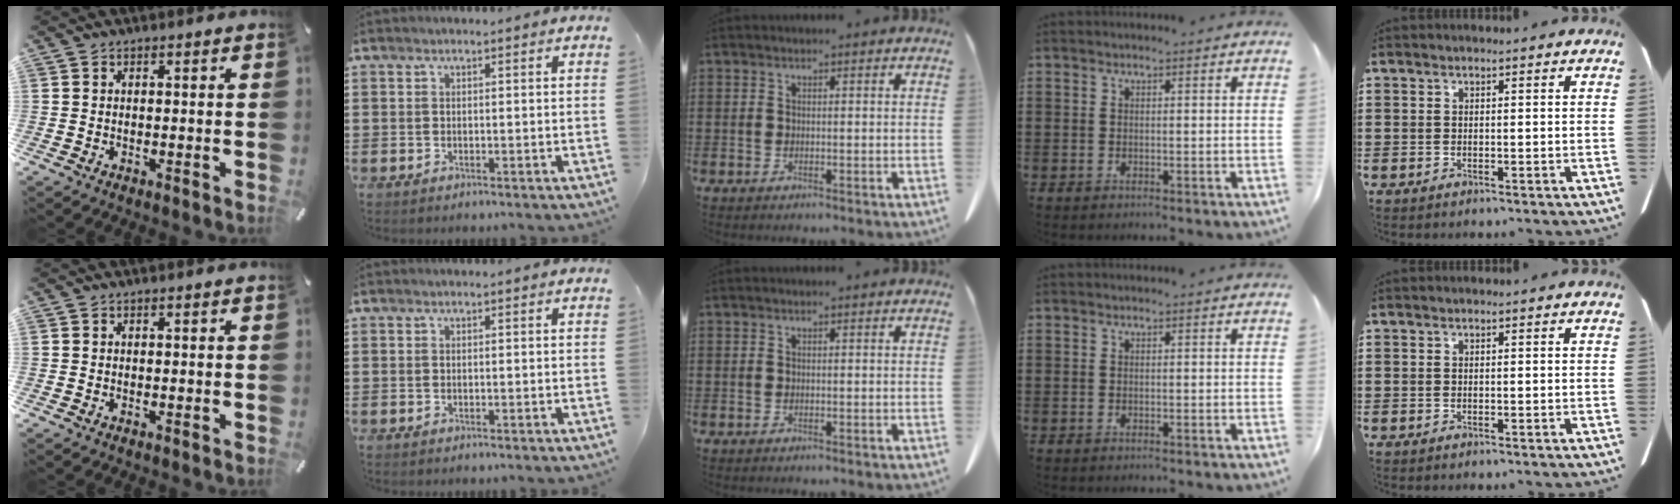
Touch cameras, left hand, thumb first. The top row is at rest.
{}